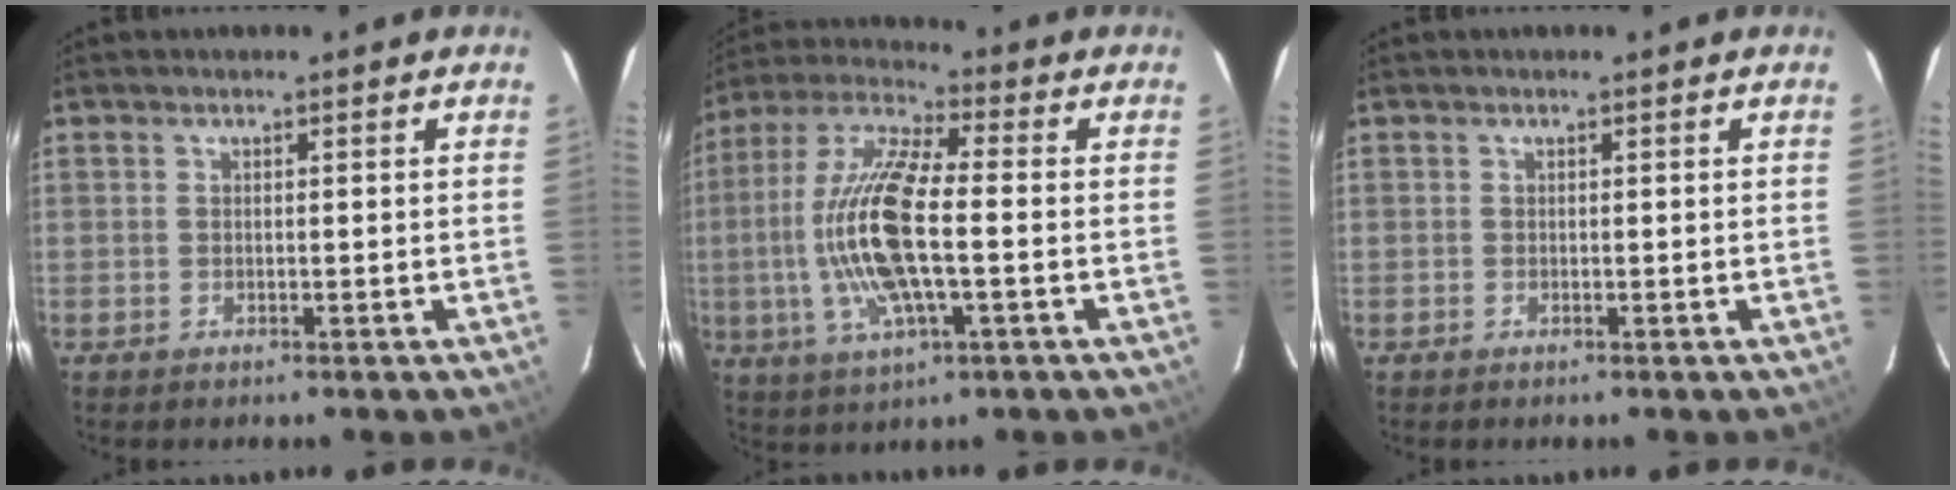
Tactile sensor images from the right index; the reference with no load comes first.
{"total": 17.0, "force": [-1.6, 5.0, 16.2], "torque": [-0.329, 0.001, -0.035]}
{"total": 0.0}